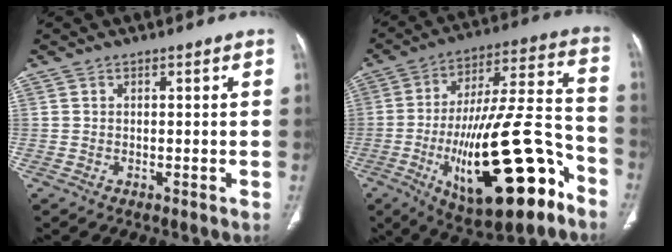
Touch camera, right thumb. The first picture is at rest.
{"total": 28.0, "force": [-11.5, 9.4, 23.8], "torque": [-0.391, 0.053, -0.168]}